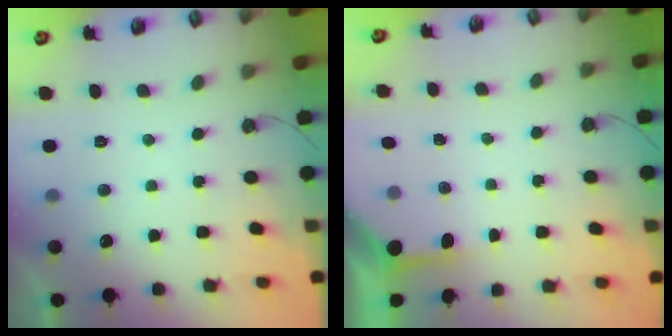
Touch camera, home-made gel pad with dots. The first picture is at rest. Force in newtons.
{"total": 3.6, "press": 3.6, "slide": 0.3}